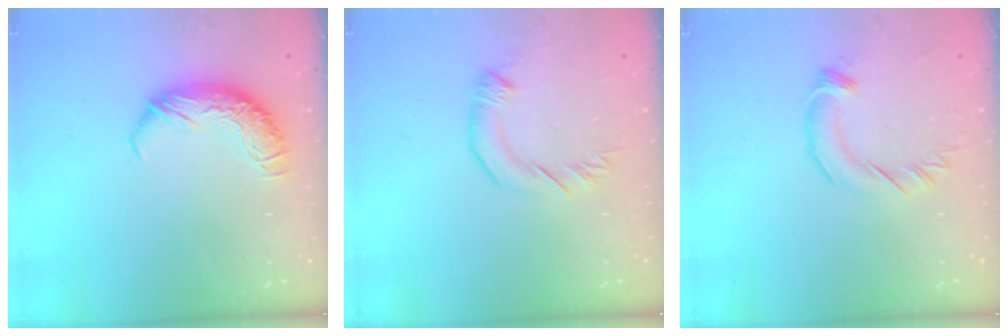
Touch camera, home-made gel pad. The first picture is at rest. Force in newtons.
{"total": 3.0, "press": 2.9, "slide": 0.5}
{"total": 2.5, "press": 2.5, "slide": 0.2}